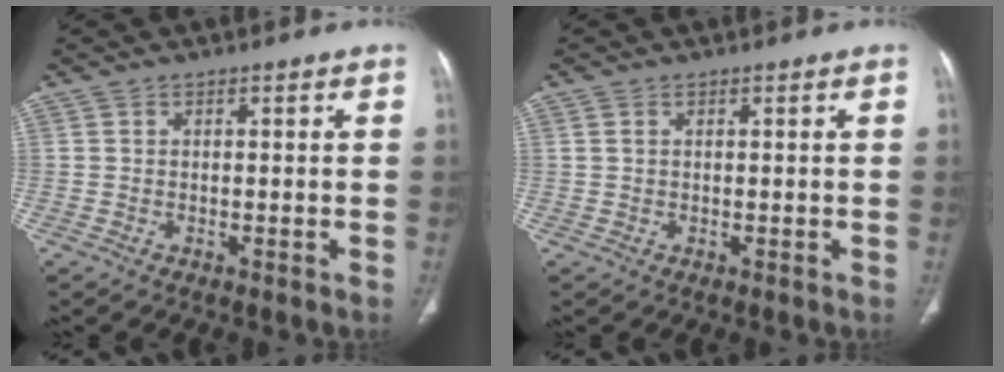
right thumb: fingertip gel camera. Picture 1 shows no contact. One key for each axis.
{"total": 0.7, "fx": 0.3, "fy": 0.4, "fz": 0.5, "tx": -0.013, "ty": 0.009, "tz": 0.009}